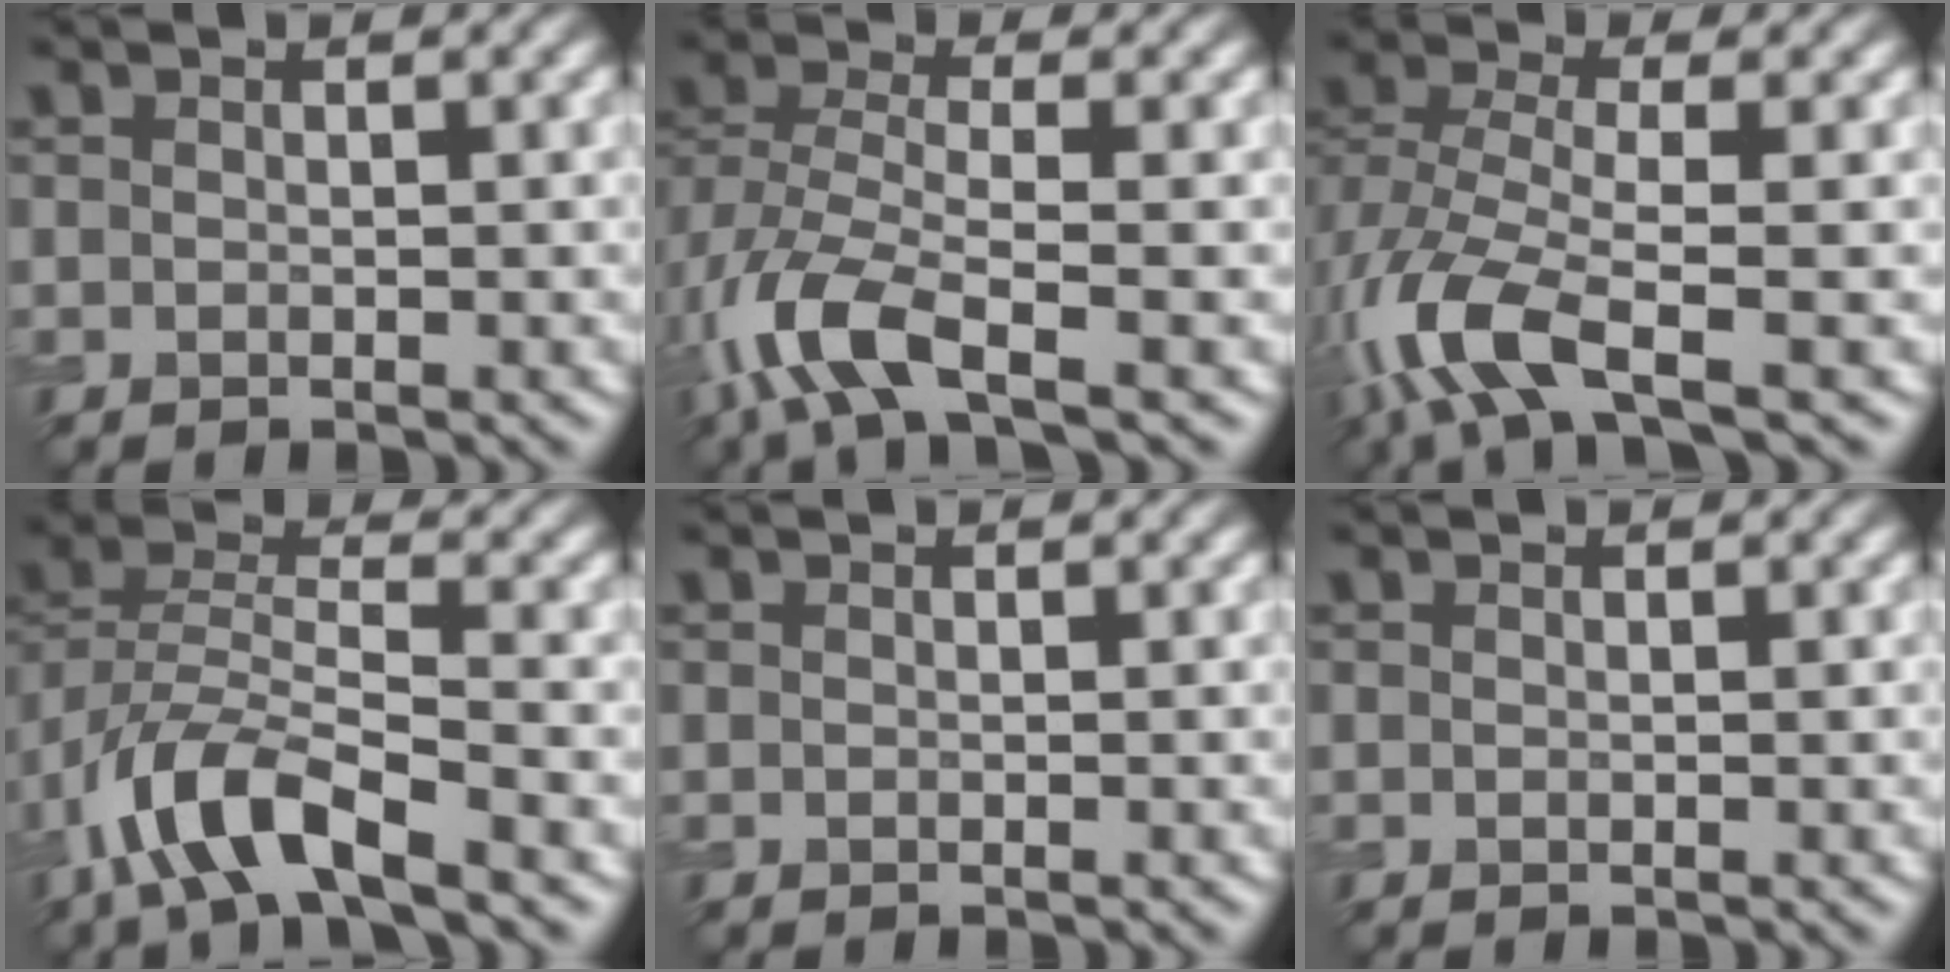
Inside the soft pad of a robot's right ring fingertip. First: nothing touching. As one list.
[{"total": 7.0, "force": [-3.5, 2.8, 5.4], "torque": [-0.130, -0.004, -0.081]}, {"total": 7.8, "force": [-3.5, 3.0, 6.2], "torque": [-0.153, 0.000, -0.083]}, {"total": 7.9, "force": [-4.7, 2.8, 5.6], "torque": [-0.111, 0.000, -0.097]}, {"total": 0.0}, {"total": 0.0}]